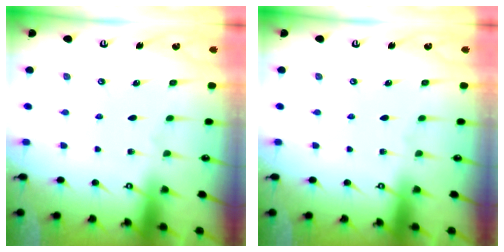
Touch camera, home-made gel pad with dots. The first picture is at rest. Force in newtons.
{"total": 0.0}